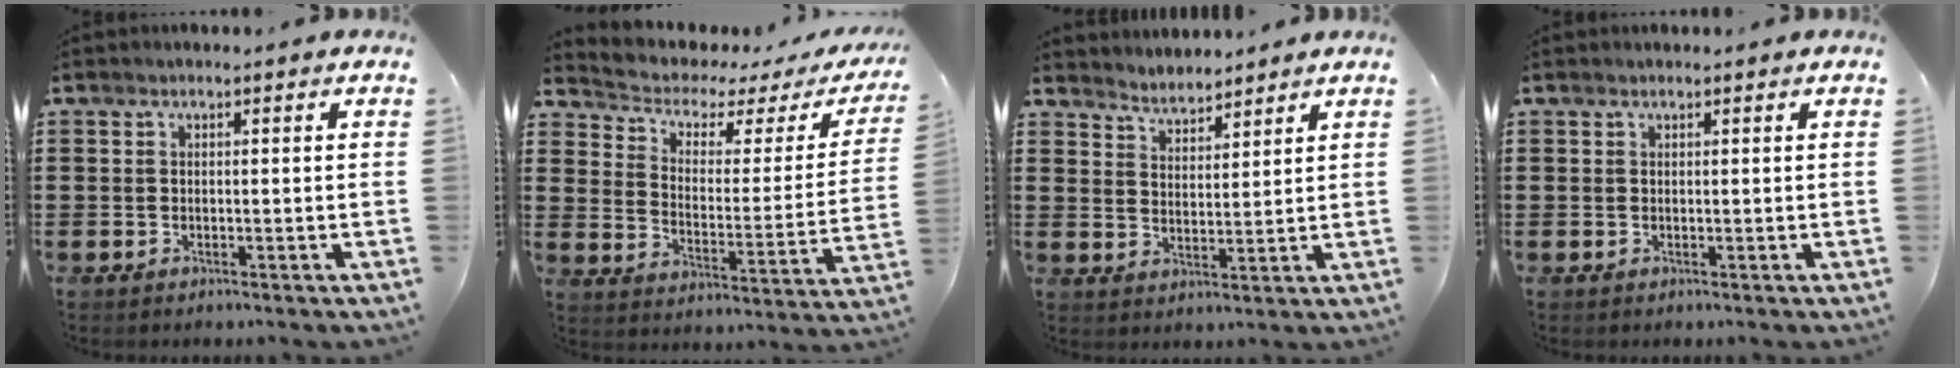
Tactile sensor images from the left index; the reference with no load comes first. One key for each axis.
{"total": 3.0, "fx": 2.1, "fy": 1.5, "fz": 1.5, "tx": -0.048, "ty": -0.018, "tz": 0.027}
{"total": 3.4, "fx": 3.3, "fy": 0.4, "fz": -0.7, "tx": 0.000, "ty": -0.013, "tz": 0.061}
{"total": 0.0}